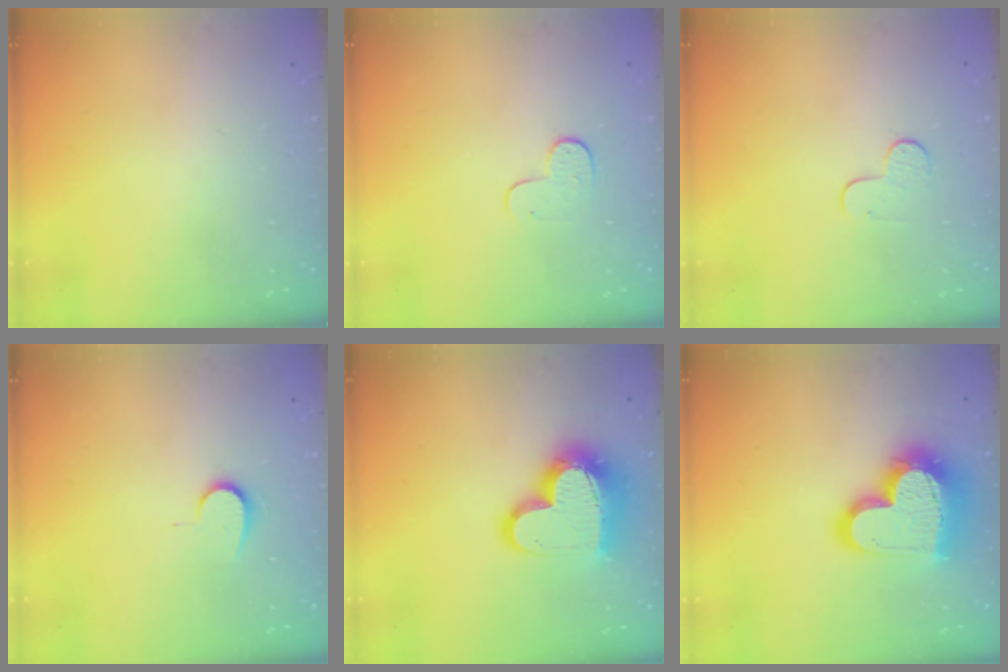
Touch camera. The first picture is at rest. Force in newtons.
{"total": 5.4, "press": 5.4, "slide": 0.5}
{"total": 4.8, "press": 4.7, "slide": 0.5}
{"total": 7.3, "press": 7.3, "slide": 0.7}
{"total": 17.4, "press": 17.4, "slide": 1.3}
{"total": 20.6, "press": 20.6, "slide": 1.5}